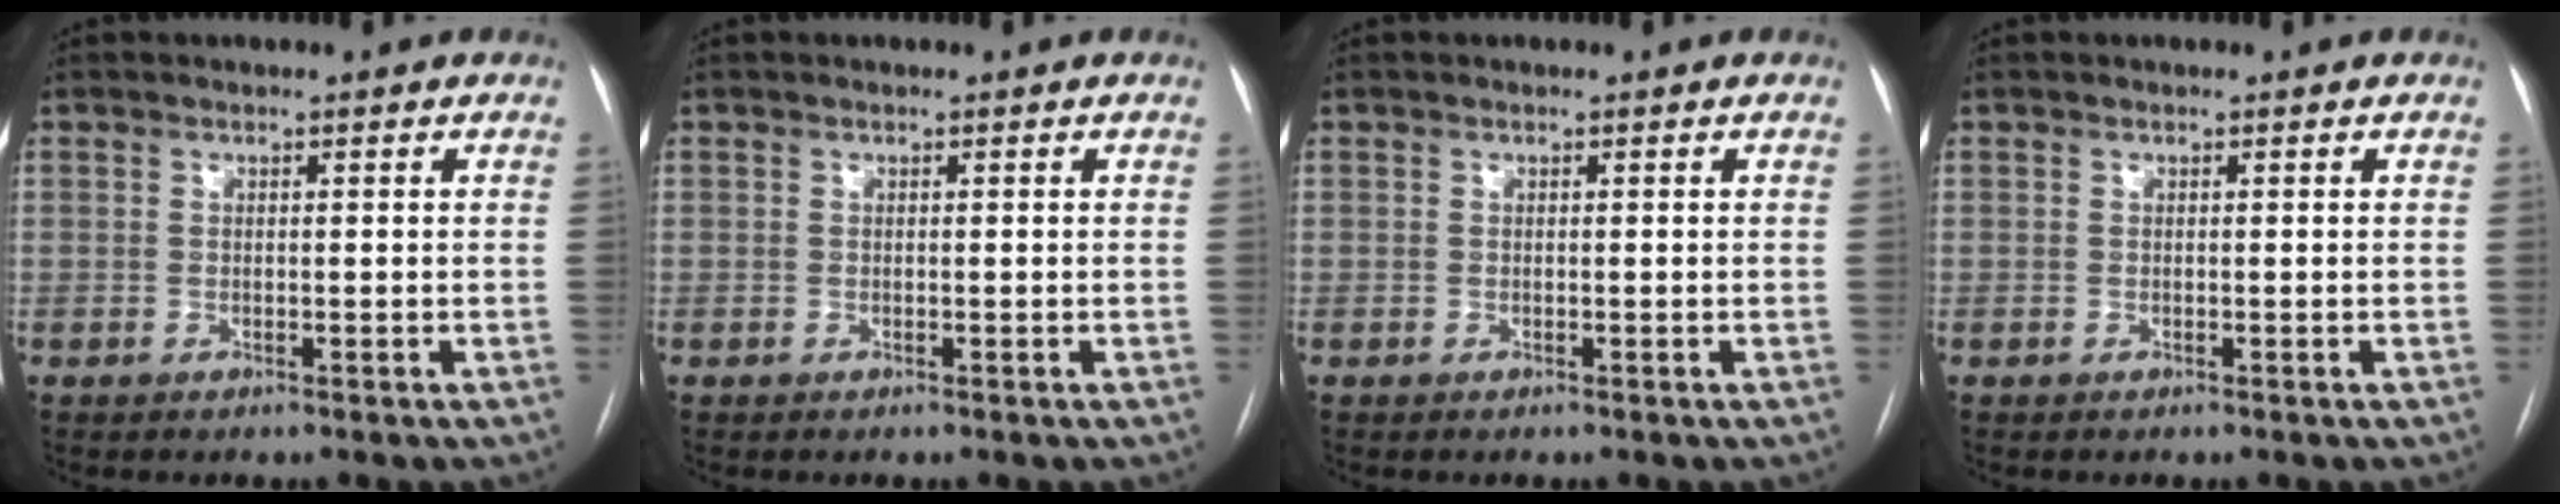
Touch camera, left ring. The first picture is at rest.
{"total": 0.0}
{"total": 0.0}
{"total": 0.0}